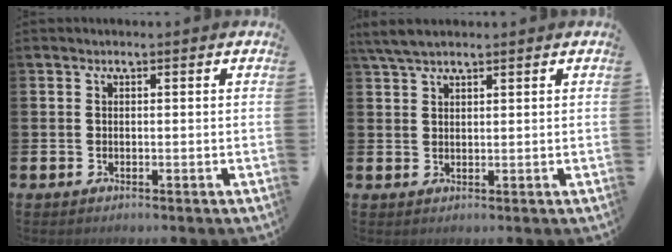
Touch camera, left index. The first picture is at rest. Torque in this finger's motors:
{"motor_torque": [0.96, -0.99, 0.36, 0.08]}